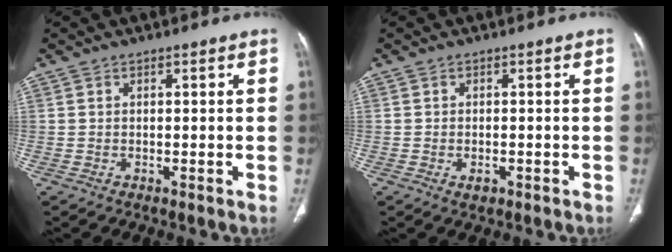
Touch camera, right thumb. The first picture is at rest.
{"total": 1.8, "force": [-0.9, 1.1, 1.1], "torque": [-0.013, 0.005, -0.008]}